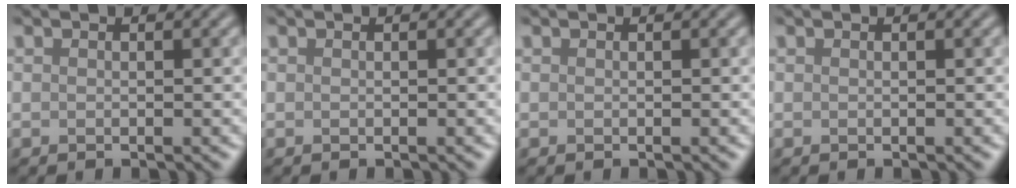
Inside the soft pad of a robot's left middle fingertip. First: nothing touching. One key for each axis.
{"total": 0.0}
{"total": 0.0}
{"total": 0.0}